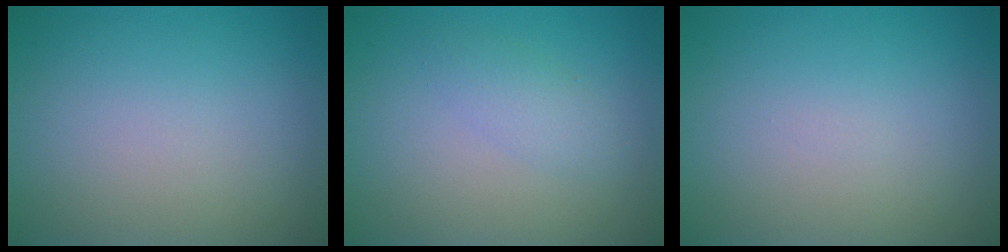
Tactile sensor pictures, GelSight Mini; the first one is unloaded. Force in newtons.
{"total": 1.7, "press": 1.7, "slide": 0.0}
{"total": 0.0}